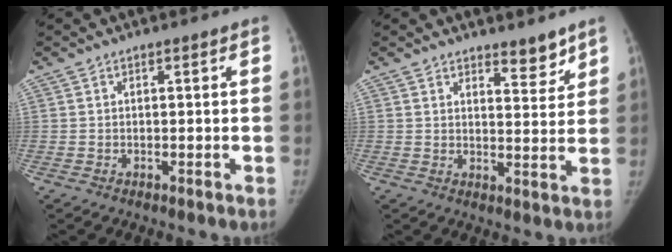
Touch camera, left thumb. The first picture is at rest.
{"total": 4.8, "force": [3.8, 1.9, 2.1], "torque": [-0.005, -0.032, 0.056]}